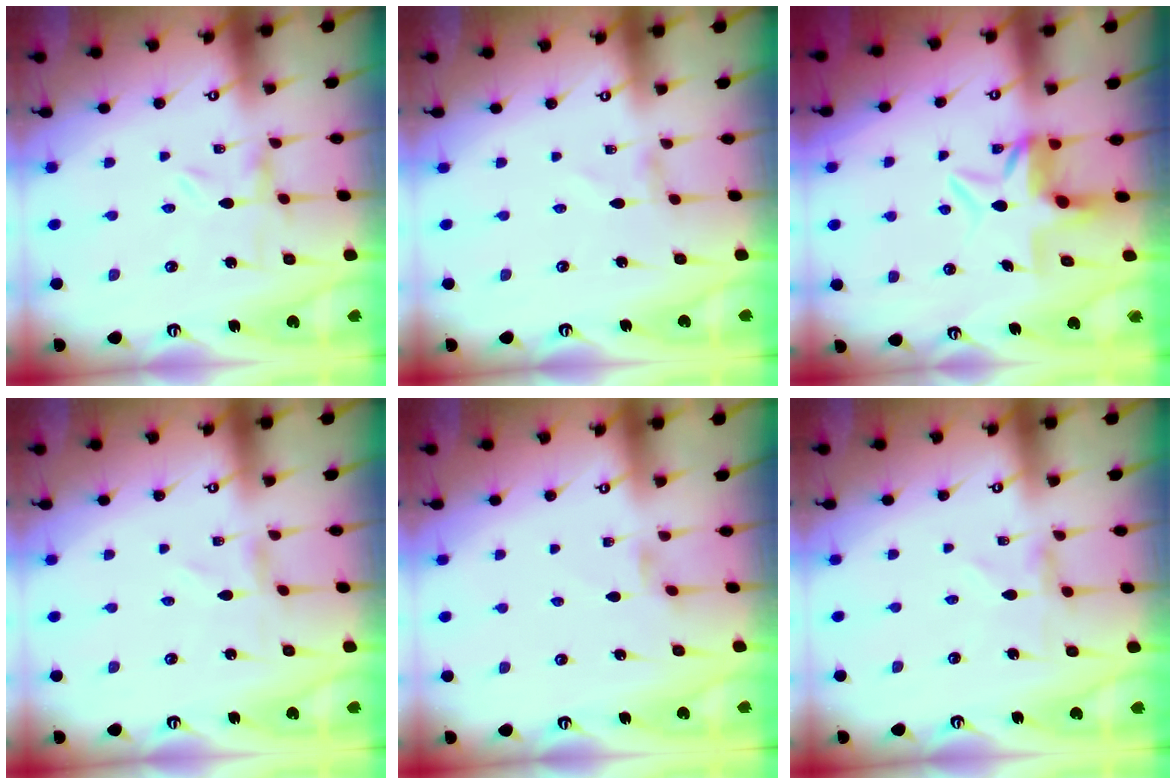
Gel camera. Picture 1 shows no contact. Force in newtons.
{"total": 1.3, "press": 1.3, "slide": 0.0}
{"total": 7.2, "press": 7.2, "slide": 0.4}
{"total": 0.8, "press": 0.8, "slide": 0.1}
{"total": 1.2, "press": 1.1, "slide": 0.3}
{"total": 1.0, "press": 1.0, "slide": 0.2}